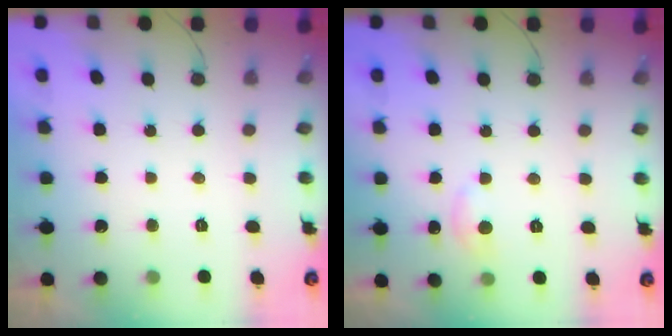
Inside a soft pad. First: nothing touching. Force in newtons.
{"total": 5.5, "press": 5.4, "slide": 0.8}